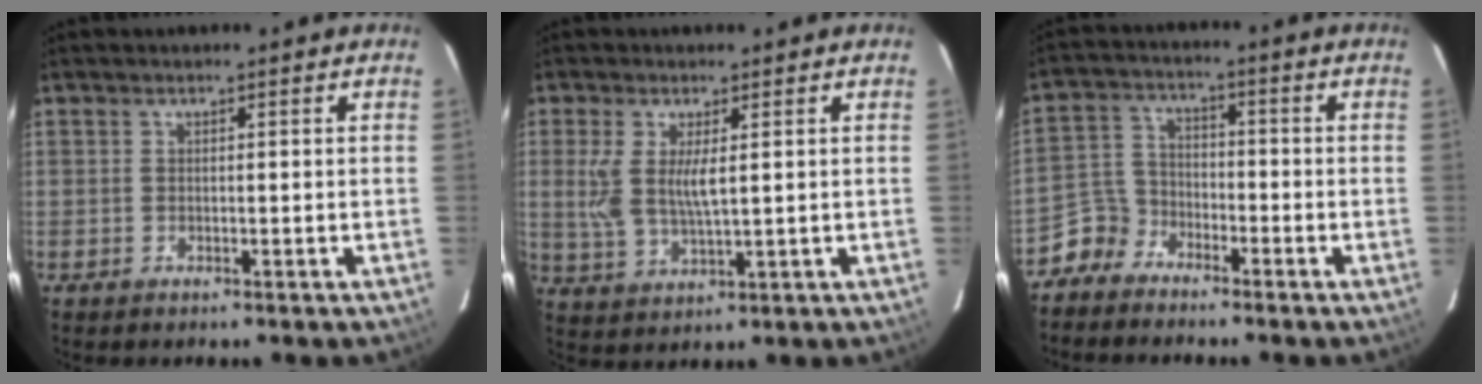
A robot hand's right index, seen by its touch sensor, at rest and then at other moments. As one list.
[{"total": 6.9, "force": [1.3, 2.4, 6.4], "torque": [-0.137, -0.006, 0.027]}, {"total": 5.6, "force": [-4.3, 3.5, 0.3], "torque": [-0.009, 0.025, -0.098]}]